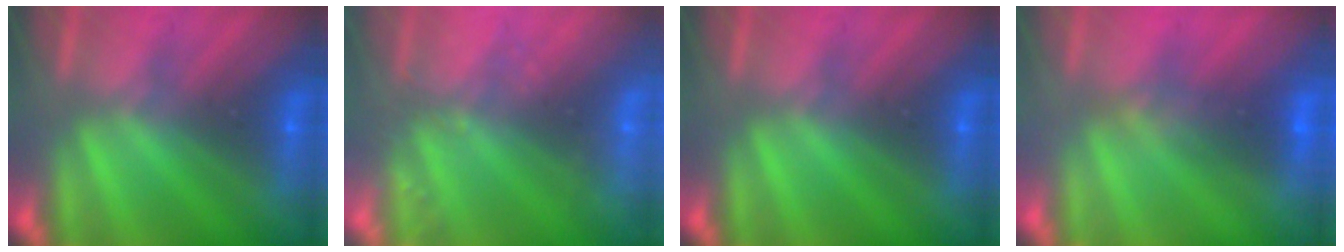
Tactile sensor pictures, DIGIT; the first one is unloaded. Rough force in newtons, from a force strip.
{"total": 2.4}
{"total": 0.0}
{"total": 2.0}